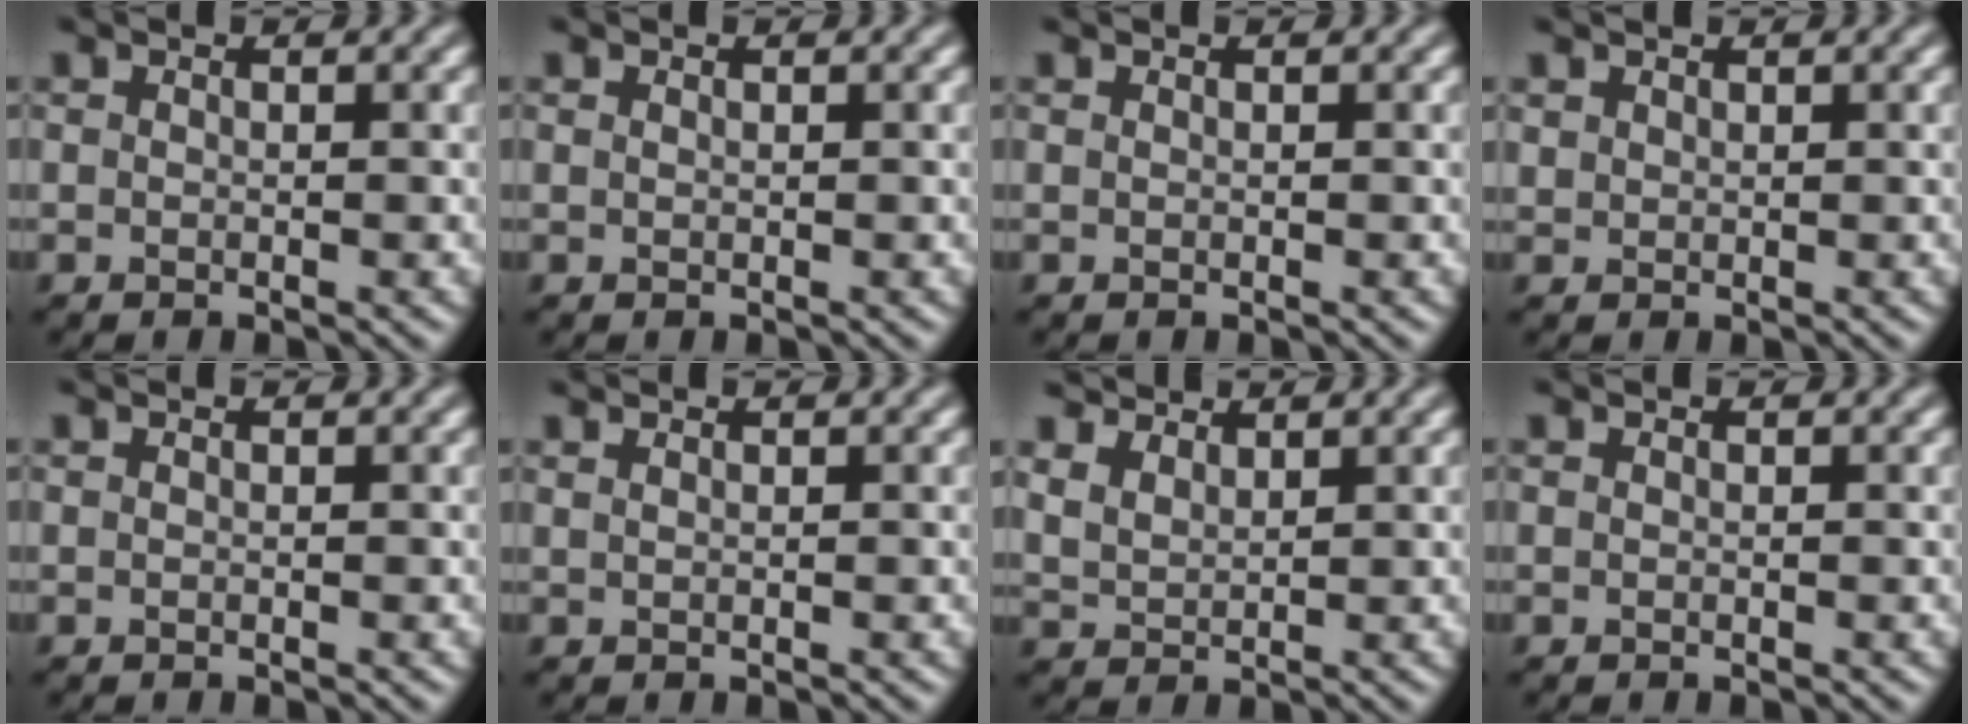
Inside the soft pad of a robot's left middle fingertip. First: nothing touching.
{"total": 0.0}
{"total": 0.0}
{"total": 1.0, "force": [0.7, 0.6, 0.1], "torque": [-0.004, -0.001, 0.019]}
{"total": 0.0}
{"total": 0.9, "force": [0.7, 0.4, 0.5], "torque": [-0.005, -0.004, 0.006]}
{"total": 4.0, "force": [3.1, 2.0, 1.3], "torque": [-0.047, -0.001, 0.067]}
{"total": 0.0}